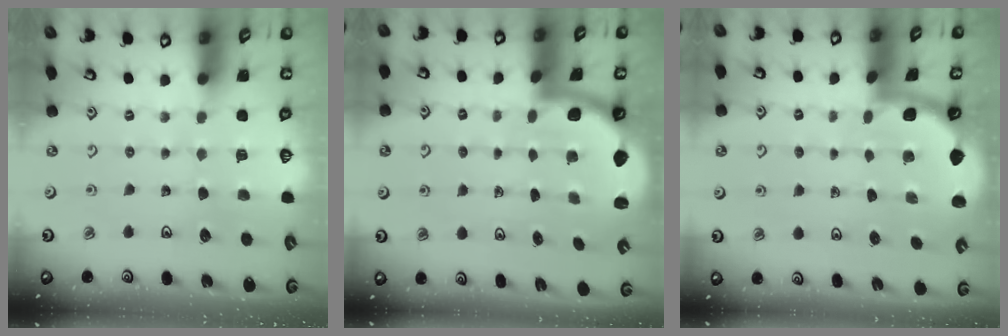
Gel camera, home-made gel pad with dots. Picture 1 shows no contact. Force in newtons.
{"total": 2.0, "press": 2.0, "slide": 0.3}
{"total": 1.7, "press": 1.7, "slide": 0.0}